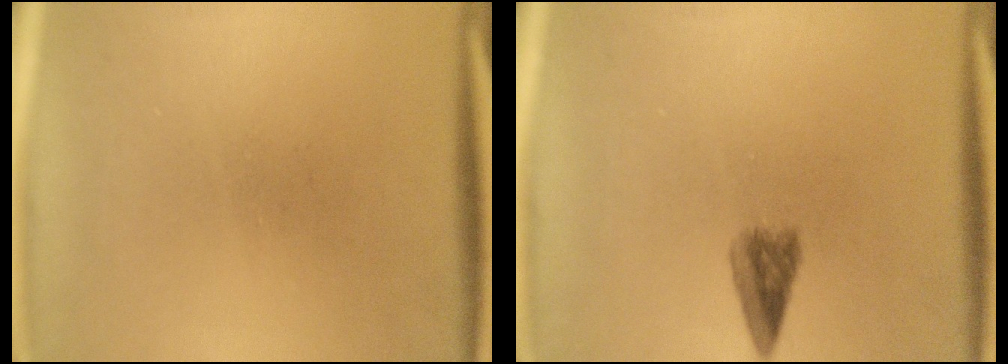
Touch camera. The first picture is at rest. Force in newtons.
{"total": 3.0}